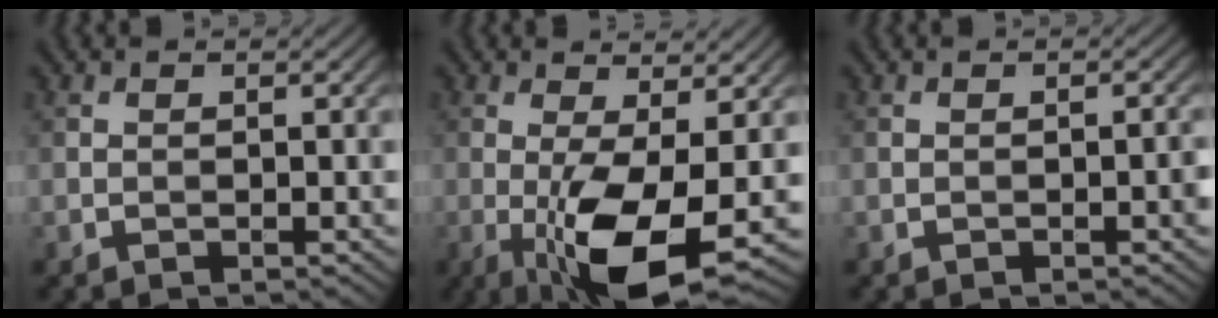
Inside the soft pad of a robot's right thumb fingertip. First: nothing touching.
{"total": 9.7, "force": [-2.5, 3.0, 8.9], "torque": [-0.177, -0.012, -0.038]}
{"total": 1.0, "force": [-0.3, 0.1, 1.0], "torque": [-0.013, 0.003, -0.005]}